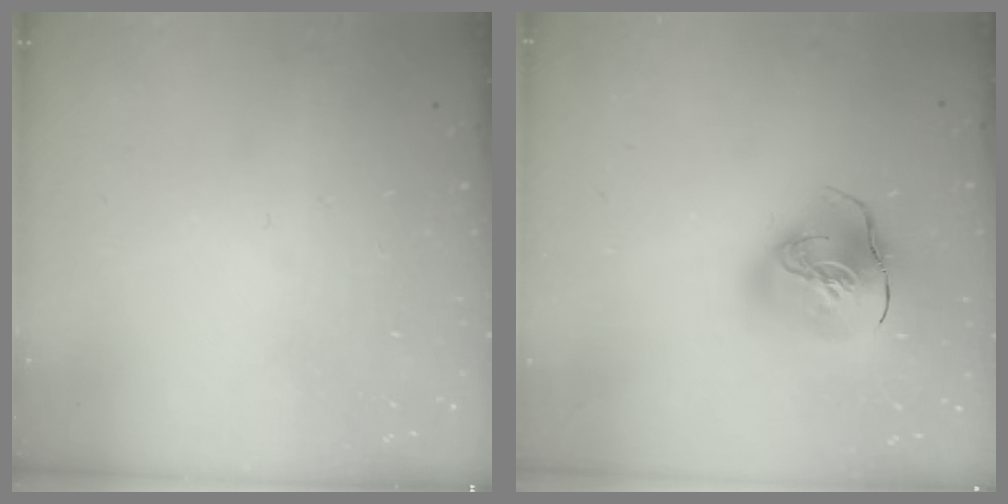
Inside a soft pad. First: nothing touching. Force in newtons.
{"total": 18.1, "press": 17.9, "slide": 2.6}